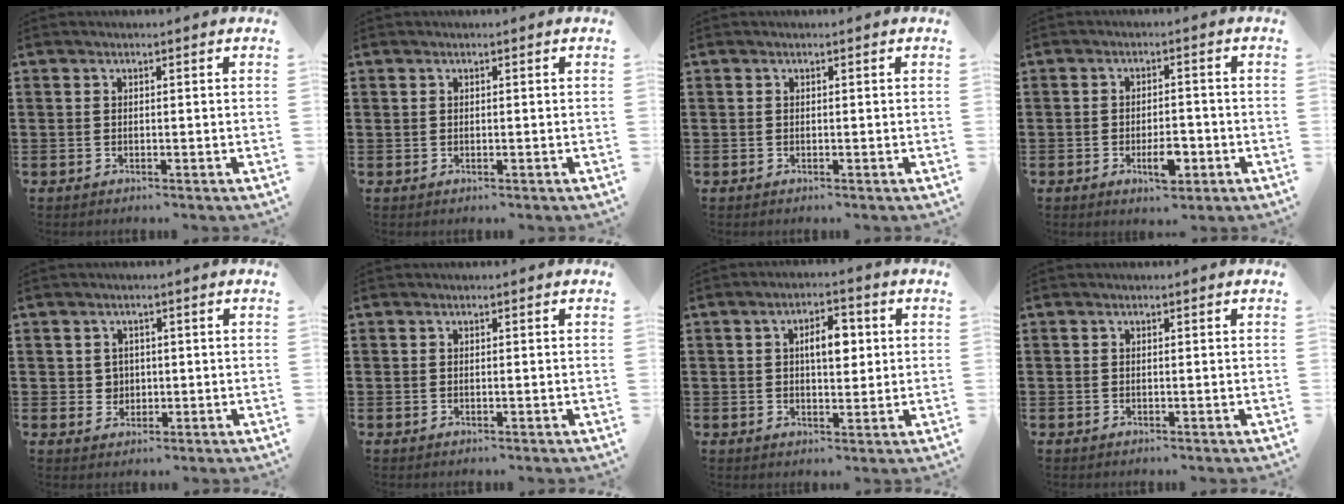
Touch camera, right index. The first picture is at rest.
{"total": 0.0}
{"total": 0.0}
{"total": 4.9, "force": [-2.0, 2.0, 4.0], "torque": [-0.071, 0.006, -0.035]}
{"total": 2.1, "force": [0.2, 2.0, 0.6], "torque": [-0.019, 0.009, 0.002]}
{"total": 0.0}
{"total": 5.1, "force": [0.9, 2.3, 4.5], "torque": [-0.075, 0.005, 0.008]}
{"total": 0.0}